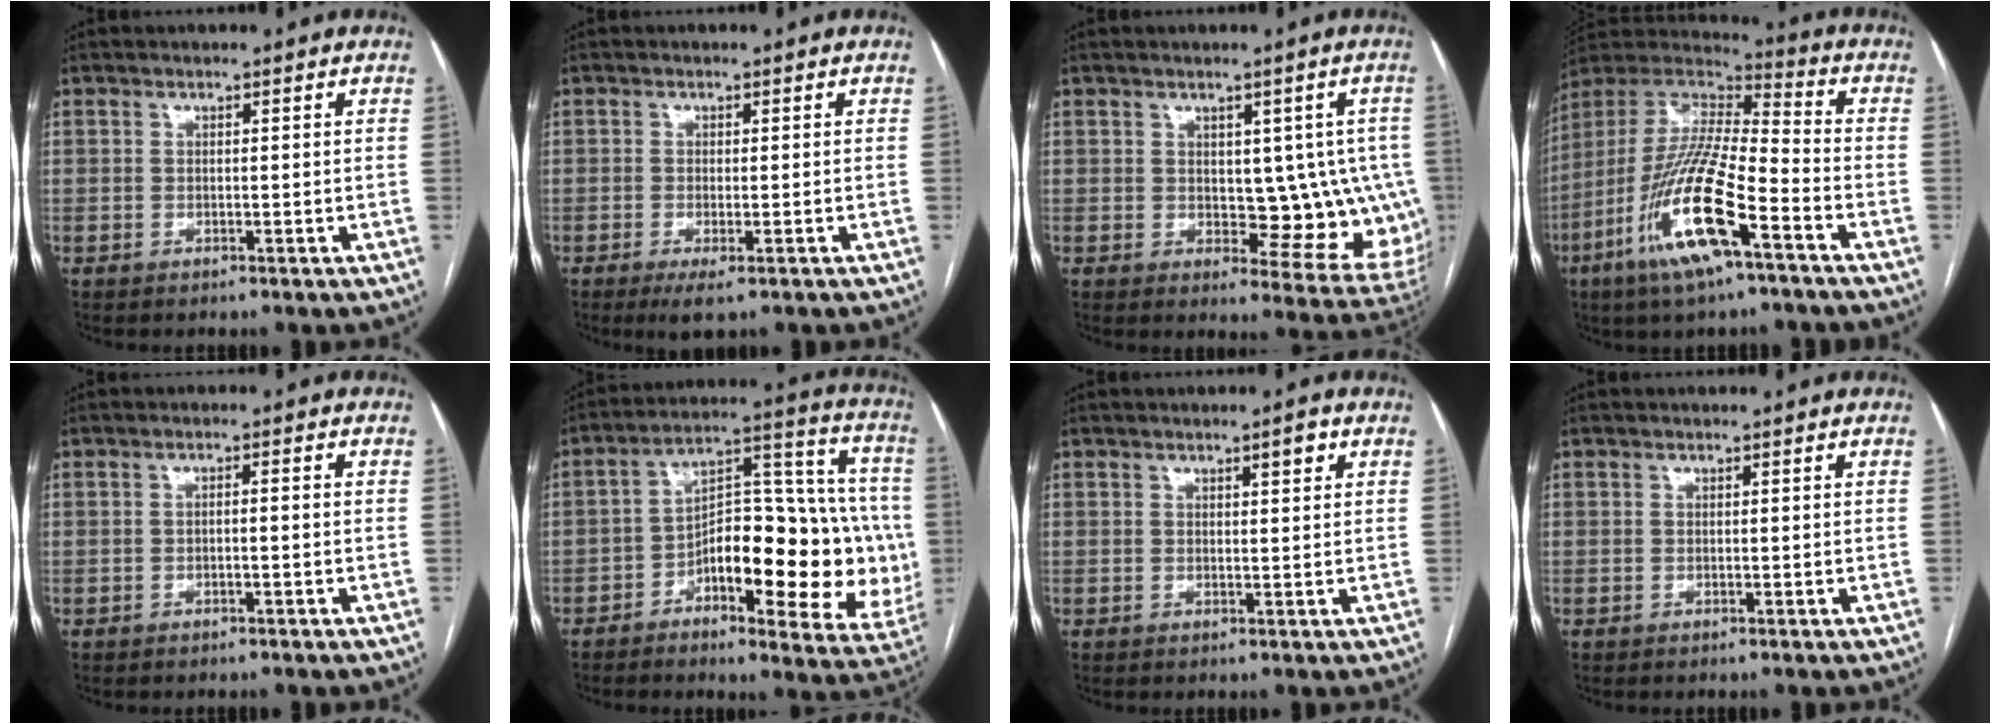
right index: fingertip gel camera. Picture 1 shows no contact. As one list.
[{"total": 3.1, "force": [-1.9, 0.5, 2.4], "torque": [-0.036, -0.007, -0.028]}, {"total": 11.2, "force": [0.5, 5.7, 9.6], "torque": [-0.087, 0.002, 0.016]}, {"total": 19.0, "force": [-8.9, 3.0, 16.5], "torque": [-0.362, -0.030, -0.168]}, {"total": 1.4, "force": [-0.5, 0.2, 1.3], "torque": [-0.023, 0.004, -0.007]}, {"total": 20.9, "force": [-4.7, 8.2, 18.6], "torque": [-0.219, 0.040, -0.056]}, {"total": 1.7, "force": [0.9, 0.1, 1.4], "torque": [-0.022, -0.001, 0.013]}, {"total": 0.0}]